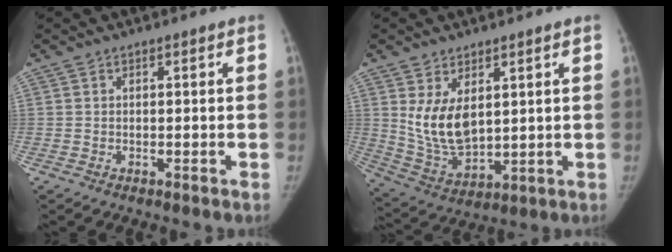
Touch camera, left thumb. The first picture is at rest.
{"total": 10.4, "force": [3.0, 5.9, 8.0], "torque": [-0.133, -0.027, 0.077]}